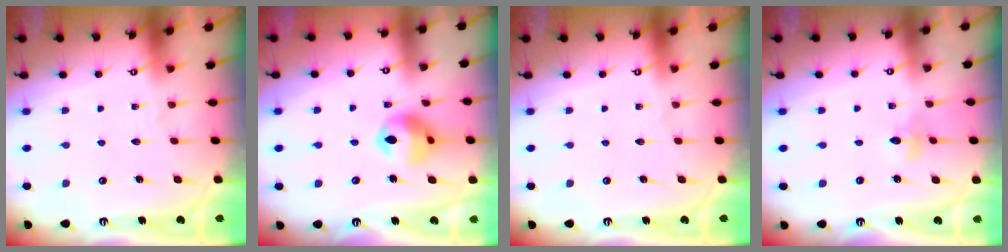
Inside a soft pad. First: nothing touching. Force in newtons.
{"total": 11.9, "press": 11.8, "slide": 1.4}
{"total": 0.0}
{"total": 3.6, "press": 3.5, "slide": 0.4}